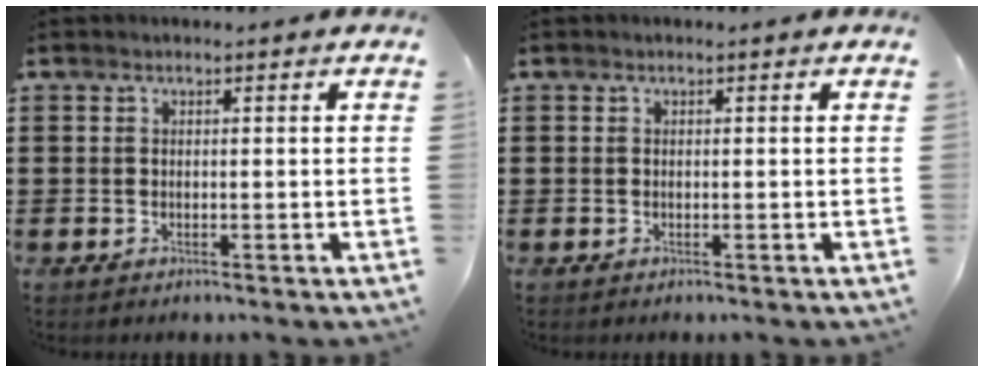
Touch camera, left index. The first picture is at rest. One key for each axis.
{"total": 0.0}